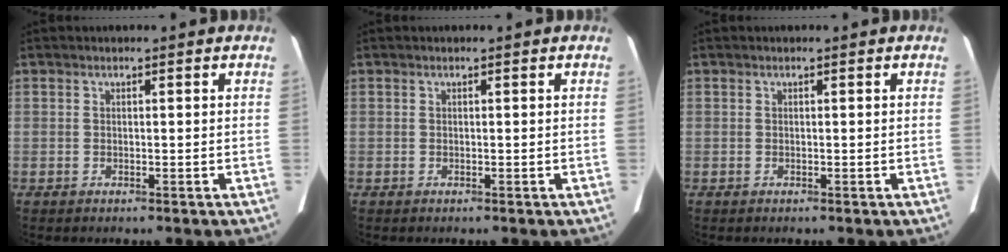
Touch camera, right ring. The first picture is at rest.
{"total": 0.0}
{"total": 0.0}